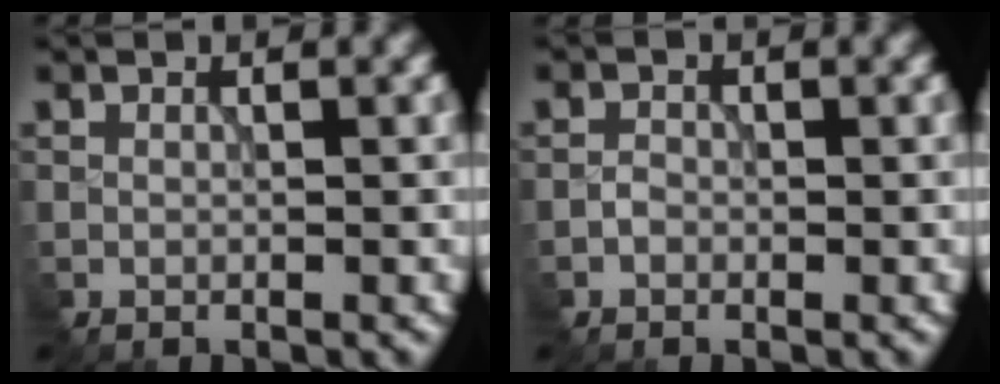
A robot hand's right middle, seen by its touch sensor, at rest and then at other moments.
{"total": 0.7, "force": [-0.5, 0.5, 0.0], "torque": [-0.007, 0.005, -0.014]}